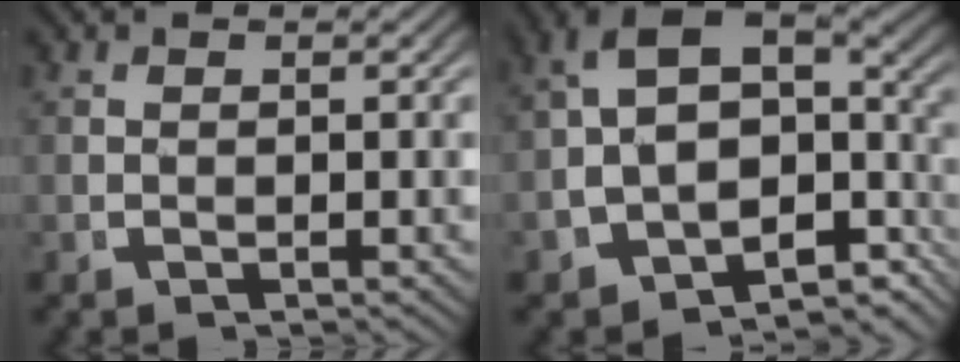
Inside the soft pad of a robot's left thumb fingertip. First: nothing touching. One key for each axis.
{"total": 12.1, "fx": -1.1, "fy": 8.7, "fz": 8.3, "tx": -0.151, "ty": -0.024, "tz": -0.023}